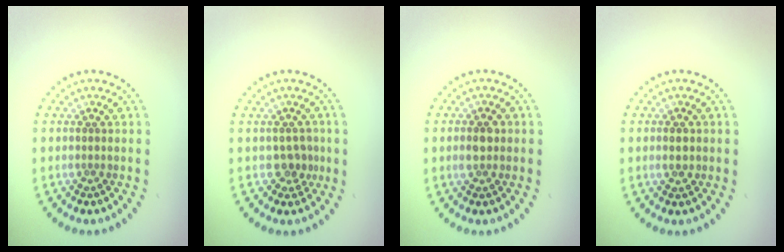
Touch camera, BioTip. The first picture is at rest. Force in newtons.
{"total": 1.7, "press": 1.5, "slide": 0.8}
{"total": 2.2, "press": 2.2, "slide": 0.1}
{"total": 2.0, "press": 2.0, "slide": 0.1}